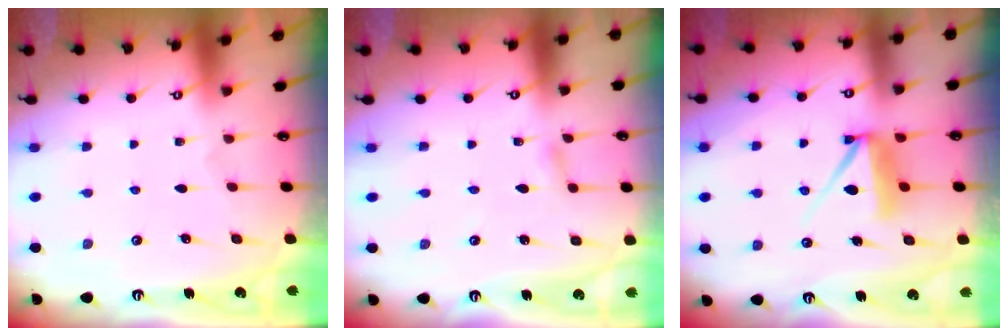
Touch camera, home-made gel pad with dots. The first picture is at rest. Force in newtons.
{"total": 2.3, "press": 2.2, "slide": 0.2}
{"total": 7.6, "press": 7.5, "slide": 0.8}